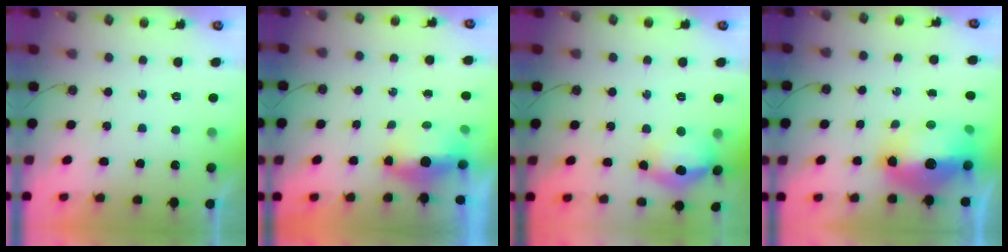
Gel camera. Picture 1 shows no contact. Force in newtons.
{"total": 14.7, "press": 7.2, "slide": 12.8}
{"total": 14.5, "press": 14.3, "slide": 2.0}
{"total": 16.3, "press": 16.2, "slide": 1.7}